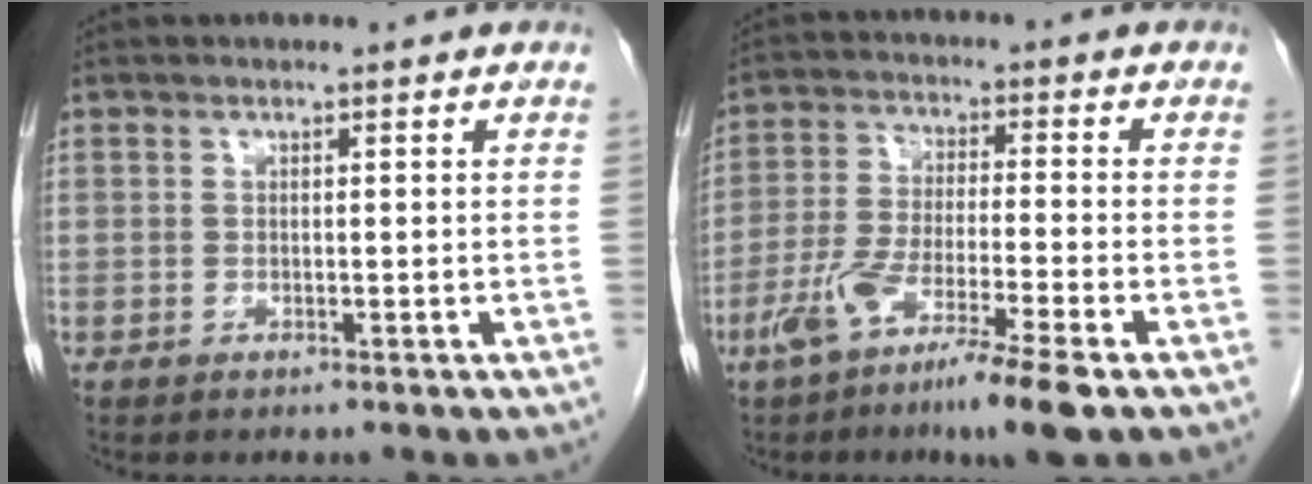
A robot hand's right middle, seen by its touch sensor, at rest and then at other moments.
{"total": 10.6, "force": [-6.4, 0.0, 8.4], "torque": [-0.166, -0.023, -0.118]}